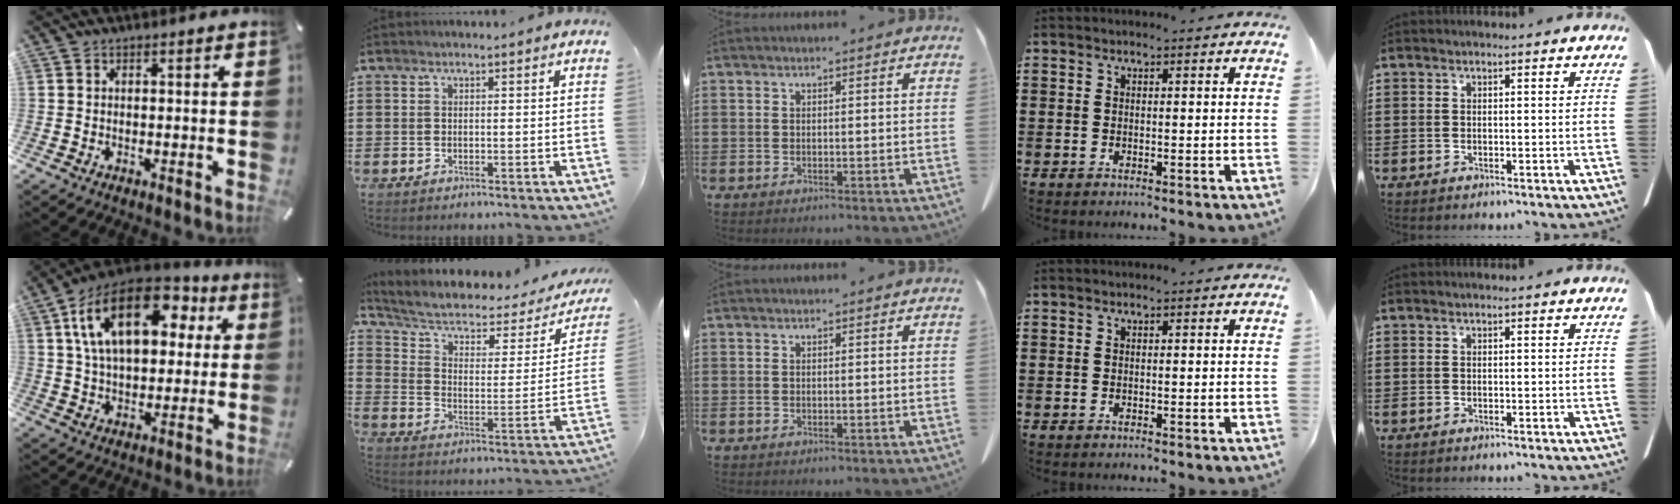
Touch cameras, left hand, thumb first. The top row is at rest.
{"thumb": {"total": 21.6, "force": [8.1, 12.6, 15.5], "torque": [-0.297, -0.018, 0.130]}, "index": {"total": 5.3, "force": [3.4, 2.4, 3.4], "torque": [-0.084, -0.021, 0.052]}}